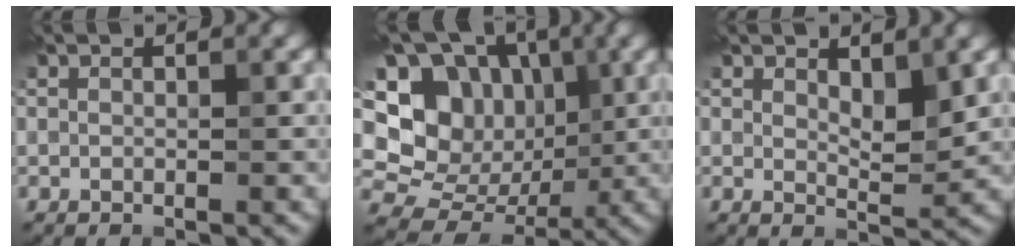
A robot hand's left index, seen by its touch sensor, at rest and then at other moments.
{"total": 15.3, "force": [3.9, 13.0, 7.1], "torque": [-0.172, 0.050, 0.065]}
{"total": 2.8, "force": [1.1, 1.2, 2.2], "torque": [-0.037, -0.002, 0.022]}